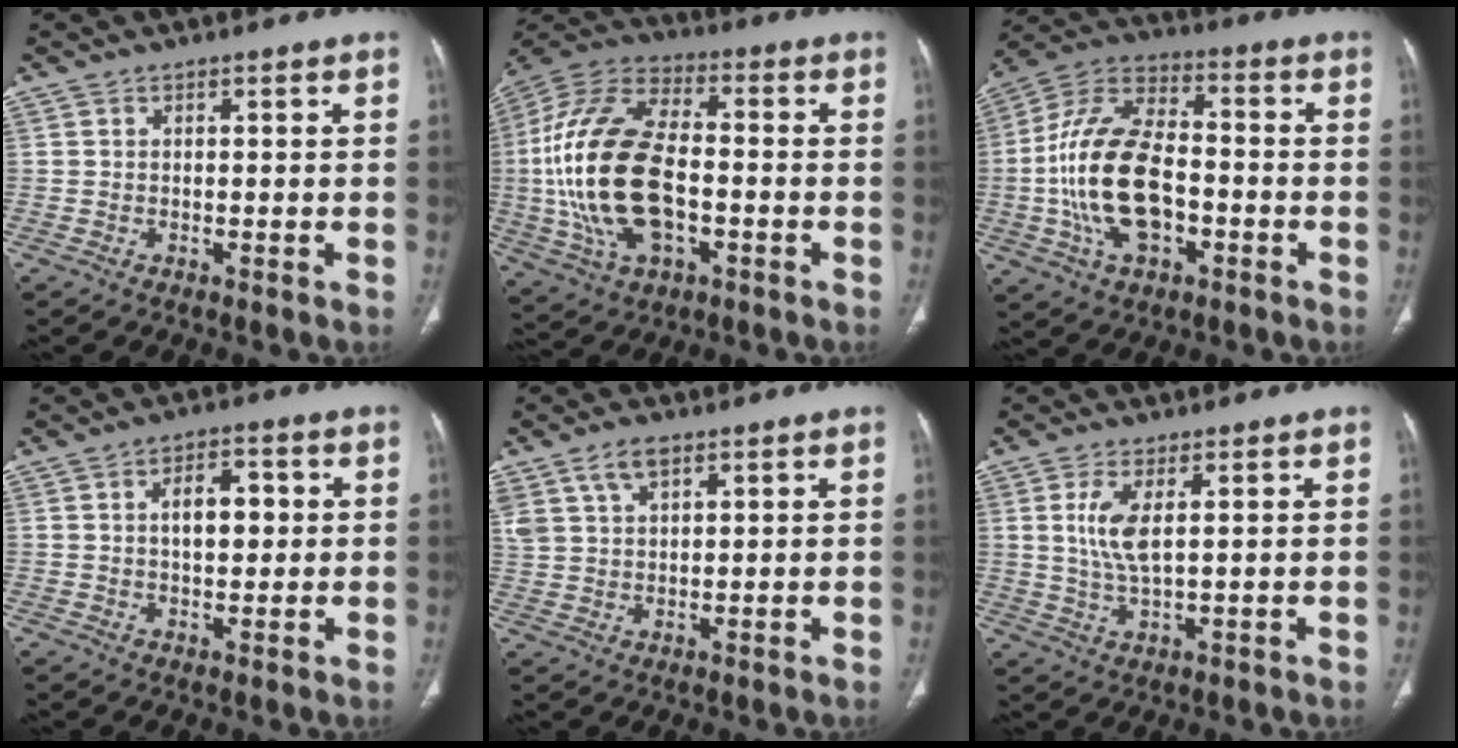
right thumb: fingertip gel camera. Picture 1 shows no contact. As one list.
[{"total": 23.7, "force": [-2.6, 13.0, 19.6], "torque": [-0.410, 0.013, -0.043]}, {"total": 19.1, "force": [-3.4, 10.8, 15.4], "torque": [-0.296, 0.032, -0.059]}, {"total": 6.5, "force": [1.0, 3.7, 5.3], "torque": [-0.065, 0.009, 0.013]}, {"total": 7.3, "force": [4.2, 4.0, 4.4], "torque": [-0.082, -0.005, 0.089]}, {"total": 6.2, "force": [1.6, 2.2, 5.6], "torque": [-0.128, -0.012, 0.038]}]